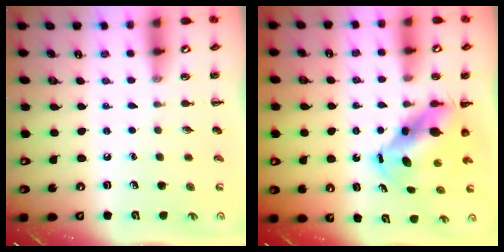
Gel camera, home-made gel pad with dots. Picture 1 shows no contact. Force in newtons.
{"total": 6.8, "press": 6.6, "slide": 1.5}